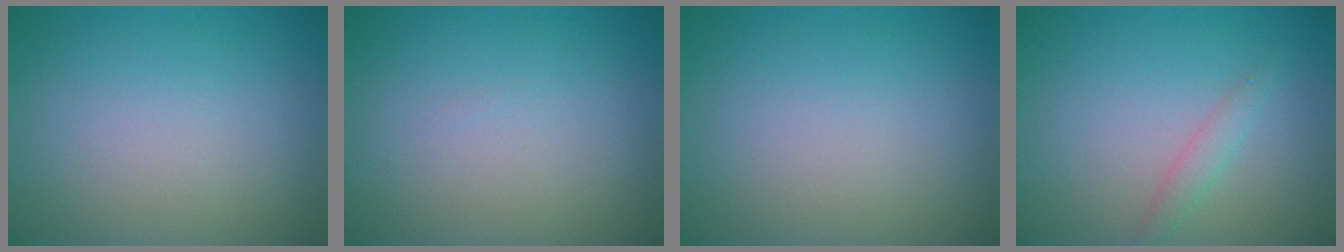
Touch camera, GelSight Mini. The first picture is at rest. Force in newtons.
{"total": 0.0}
{"total": 0.0}
{"total": 1.3, "press": 1.3, "slide": 0.0}